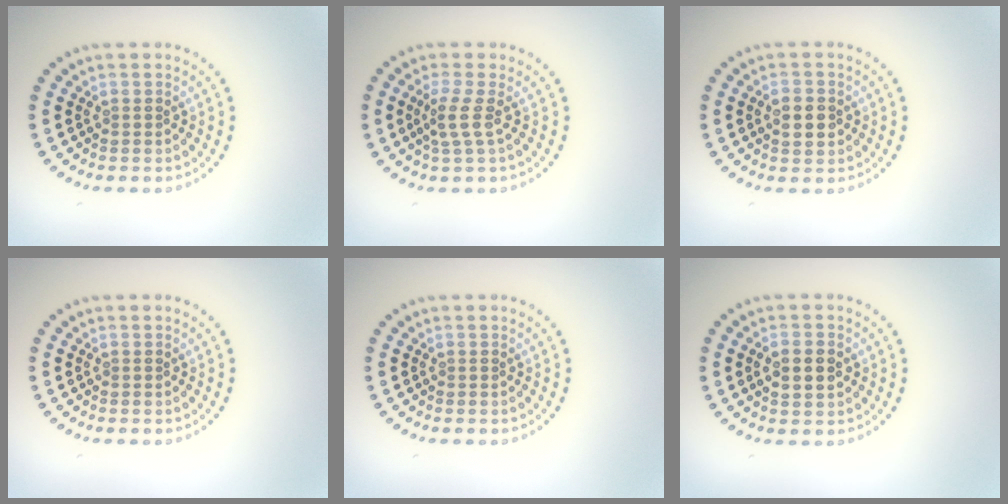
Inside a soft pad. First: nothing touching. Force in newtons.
{"total": 2.1, "press": 1.5, "slide": 1.4}
{"total": 2.8, "press": 2.8, "slide": 0.0}
{"total": 0.0}
{"total": 0.0}
{"total": 2.6, "press": 2.6, "slide": 0.1}